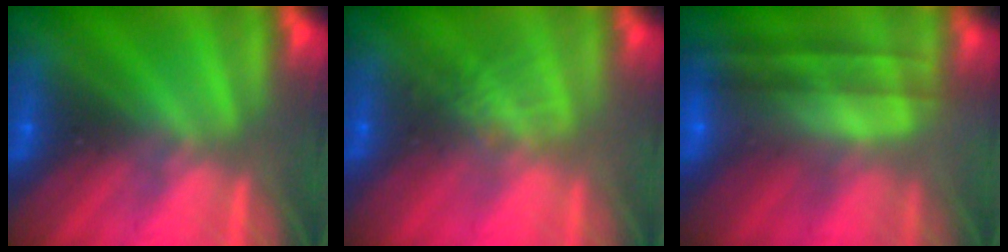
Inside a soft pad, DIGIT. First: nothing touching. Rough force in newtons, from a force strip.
{"total": 2.7}
{"total": 7.8}